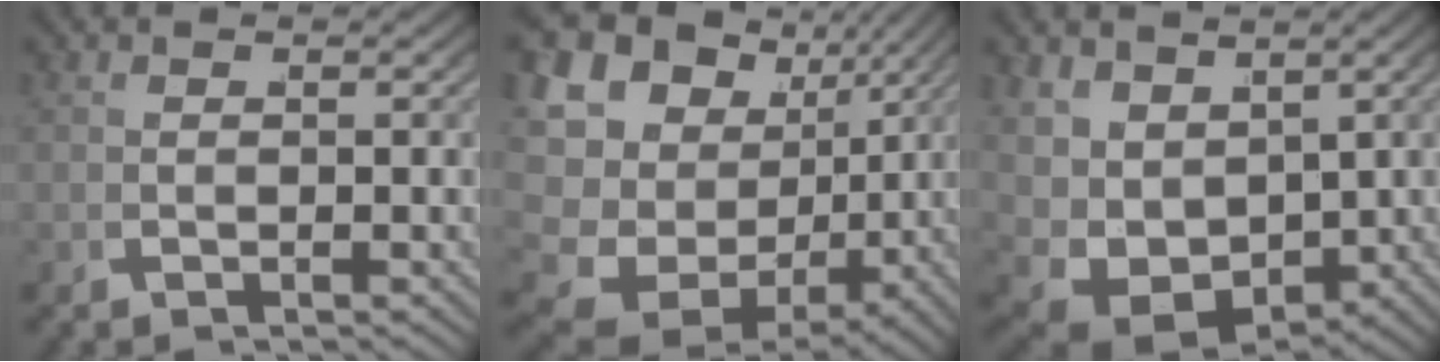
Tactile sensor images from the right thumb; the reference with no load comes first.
{"total": 15.4, "force": [-0.4, 12.1, 9.6], "torque": [-0.200, -0.043, 0.006]}
{"total": 9.9, "force": [-1.4, 7.5, 6.3], "torque": [-0.158, -0.060, 0.004]}